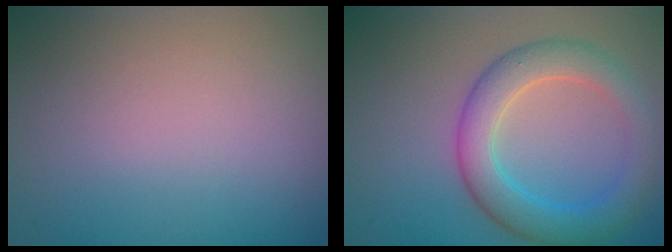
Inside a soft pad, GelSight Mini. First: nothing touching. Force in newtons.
{"total": 5.4, "press": 5.4, "slide": 0.1}